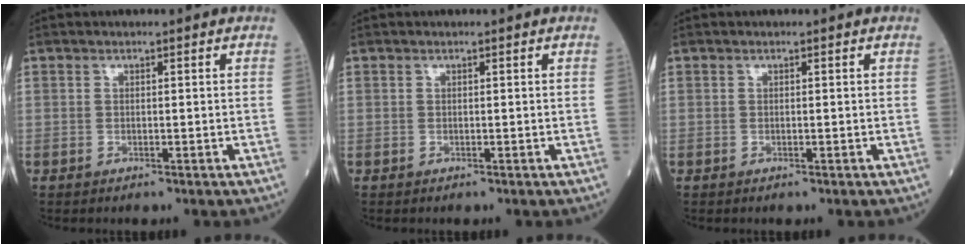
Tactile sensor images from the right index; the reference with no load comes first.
{"total": 0.0}
{"total": 0.0}